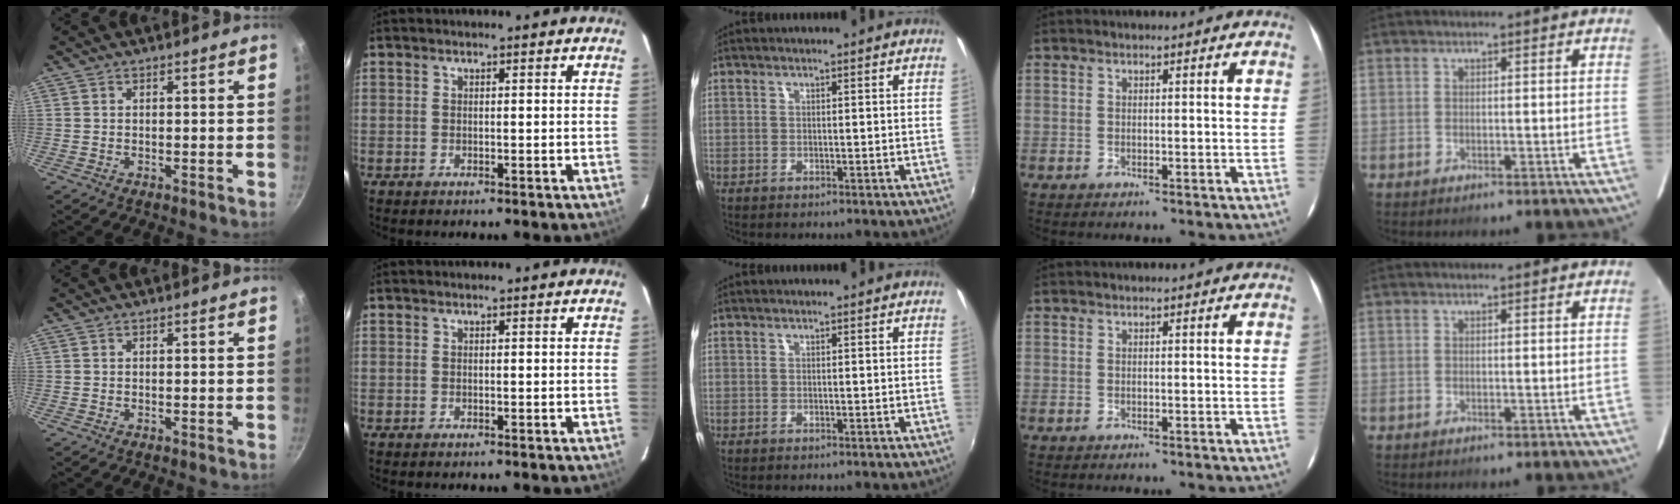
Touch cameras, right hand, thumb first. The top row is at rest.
{}